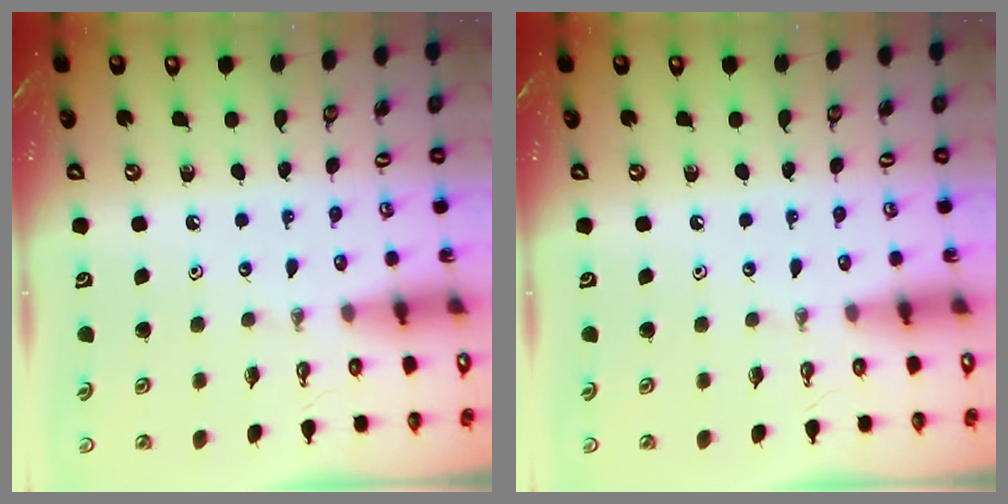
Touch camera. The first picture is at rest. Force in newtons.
{"total": 0.0}